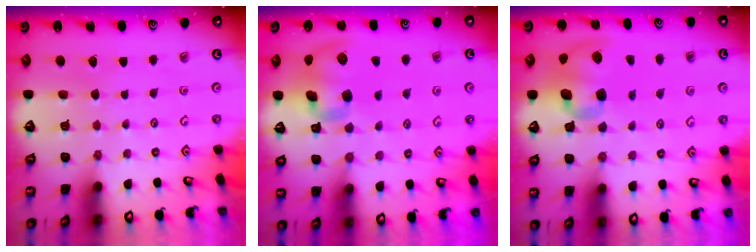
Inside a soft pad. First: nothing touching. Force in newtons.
{"total": 12.8, "press": 12.5, "slide": 2.6}
{"total": 12.5, "press": 12.3, "slide": 1.9}